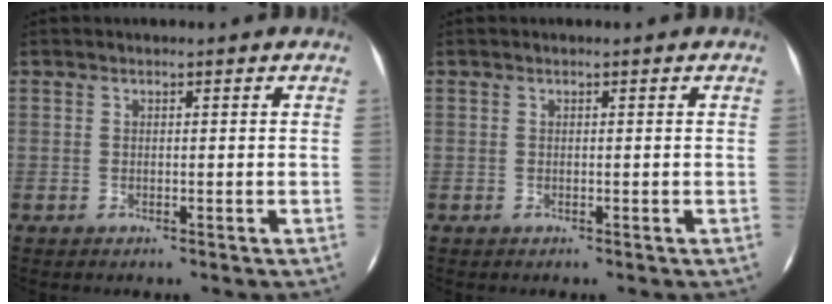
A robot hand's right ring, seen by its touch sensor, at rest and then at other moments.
{"total": 0.0}